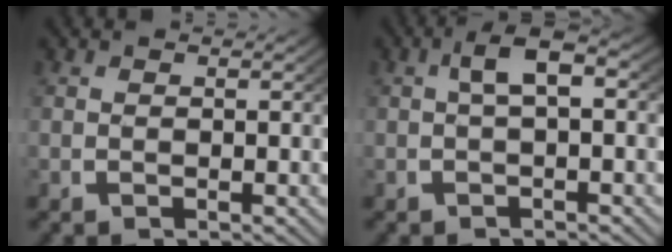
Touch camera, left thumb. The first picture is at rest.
{"total": 3.4, "force": [0.5, 1.3, 3.1], "torque": [-0.056, 0.009, 0.006]}